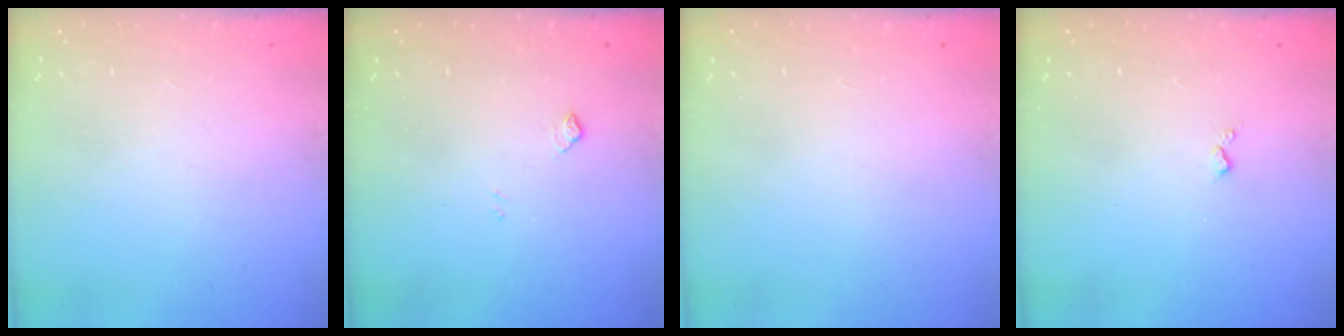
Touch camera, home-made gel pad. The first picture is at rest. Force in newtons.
{"total": 5.6, "press": 5.5, "slide": 0.9}
{"total": 0.0}
{"total": 3.0, "press": 2.9, "slide": 0.5}